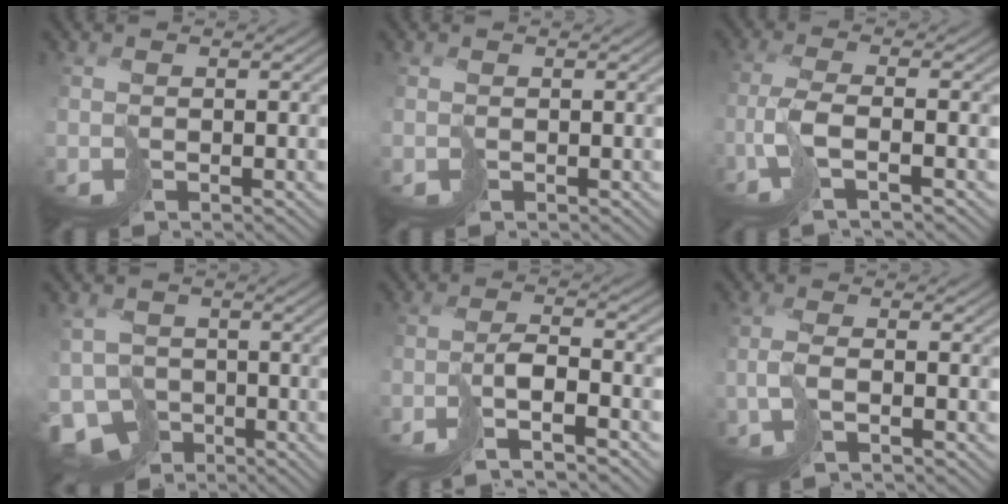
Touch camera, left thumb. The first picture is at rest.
{"total": 0.0}
{"total": 4.3, "force": [-1.3, 0.6, 4.1], "torque": [-0.072, 0.006, -0.043]}
{"total": 6.2, "force": [-2.8, 5.0, 2.4], "torque": [-0.047, -0.022, -0.054]}
{"total": 5.8, "force": [-3.9, 0.7, 4.3], "torque": [-0.062, 0.008, -0.076]}
{"total": 1.9, "force": [-0.2, 0.2, 1.9], "torque": [-0.037, 0.003, -0.017]}